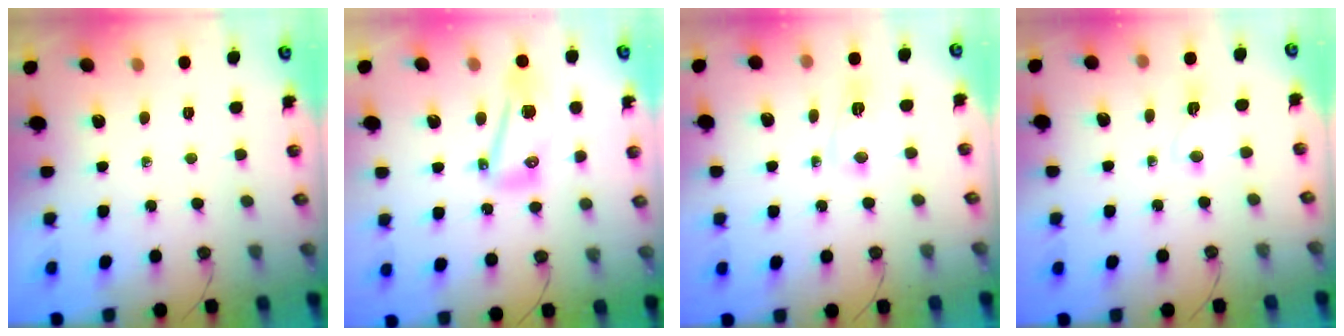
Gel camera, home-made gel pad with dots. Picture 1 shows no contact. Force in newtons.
{"total": 12.9, "press": 11.4, "slide": 5.9}
{"total": 3.9, "press": 3.9, "slide": 0.4}
{"total": 2.1, "press": 2.1, "slide": 0.4}